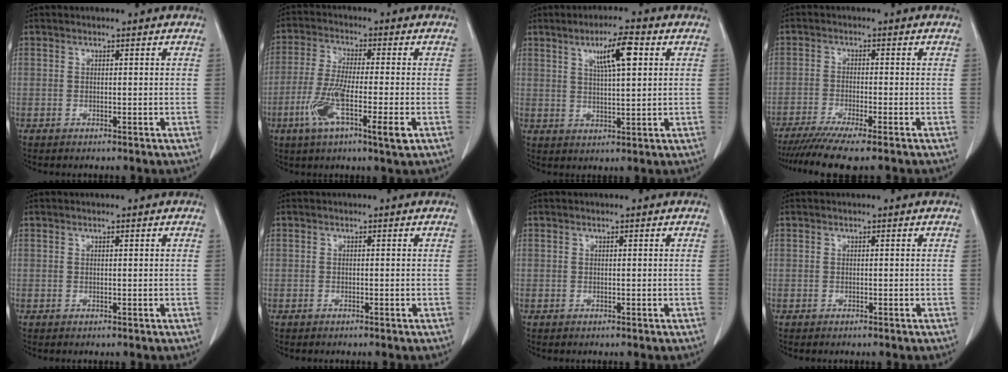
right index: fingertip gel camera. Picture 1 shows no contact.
{"total": 10.7, "force": [-3.9, 0.8, 9.9], "torque": [-0.188, -0.018, -0.073]}
{"total": 7.1, "force": [2.9, 0.9, 6.4], "torque": [-0.112, 0.006, 0.049]}
{"total": 8.5, "force": [-6.9, -0.5, 5.0], "torque": [-0.071, -0.019, -0.110]}
{"total": 0.0}
{"total": 0.0}
{"total": 0.0}
{"total": 0.0}